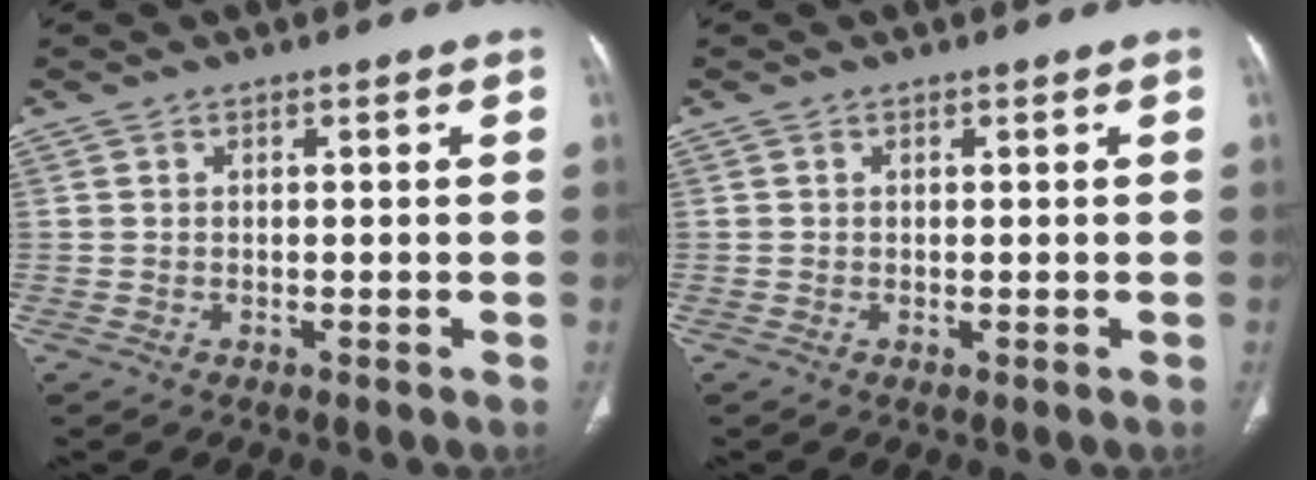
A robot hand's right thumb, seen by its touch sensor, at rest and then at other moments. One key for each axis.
{"total": 0.0}